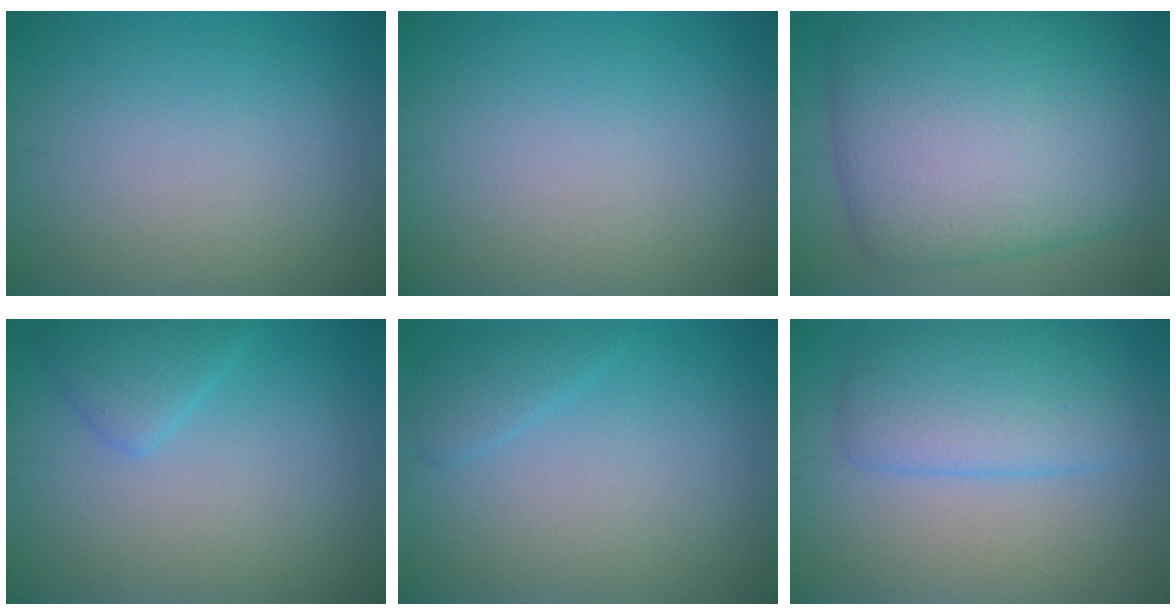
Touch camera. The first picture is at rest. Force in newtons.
{"total": 0.0}
{"total": 13.5, "press": 13.5, "slide": 0.6}
{"total": 2.3, "press": 2.3, "slide": 0.1}
{"total": 1.5, "press": 1.5, "slide": 0.1}
{"total": 5.3, "press": 5.3, "slide": 0.1}